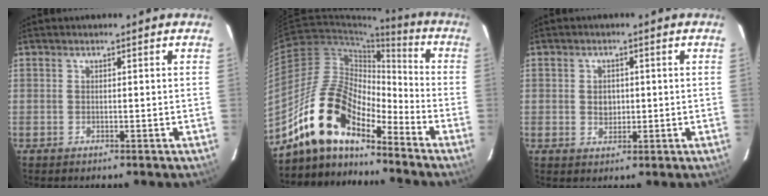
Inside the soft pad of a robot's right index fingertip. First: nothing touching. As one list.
[{"total": 15.3, "force": [-12.1, 5.1, 7.7], "torque": [-0.137, 0.009, -0.242]}, {"total": 3.2, "force": [0.1, 2.7, 1.7], "torque": [-0.028, 0.005, 0.003]}]